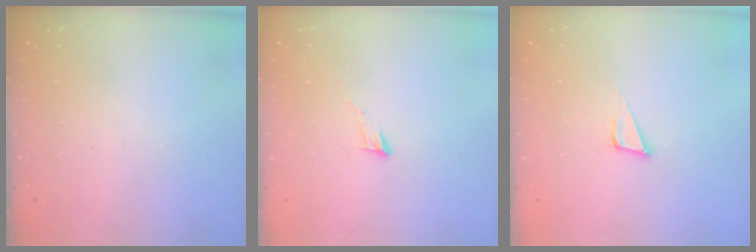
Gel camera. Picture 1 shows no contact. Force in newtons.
{"total": 4.0, "press": 4.0, "slide": 0.3}
{"total": 6.1, "press": 5.5, "slide": 2.7}